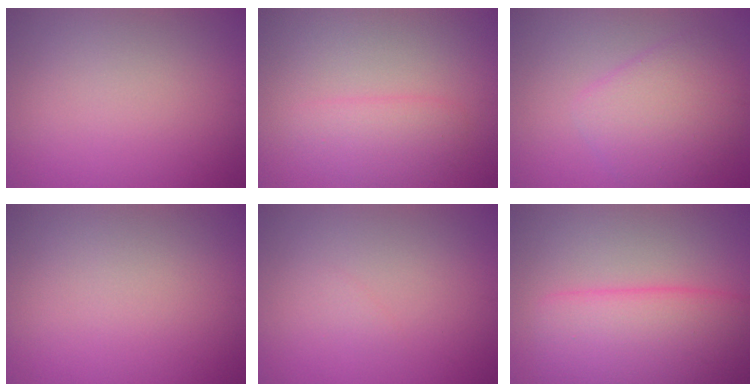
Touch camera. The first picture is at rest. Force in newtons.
{"total": 2.2, "press": 2.2, "slide": 0.1}
{"total": 4.4, "press": 4.4, "slide": 0.2}
{"total": 0.0}
{"total": 0.5, "press": 0.5, "slide": 0.1}
{"total": 7.0, "press": 7.0, "slide": 0.6}